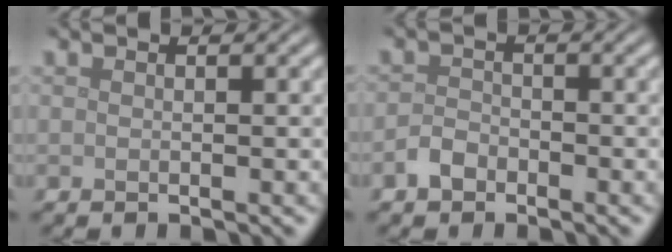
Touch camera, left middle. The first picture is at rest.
{"total": 1.7, "force": [-1.1, 1.1, 0.6], "torque": [-0.009, 0.004, -0.026]}